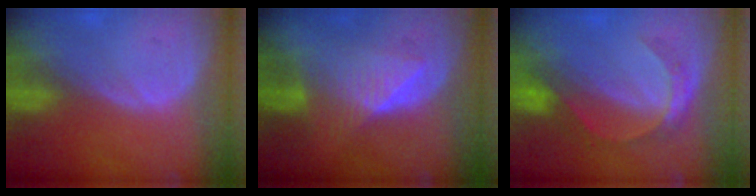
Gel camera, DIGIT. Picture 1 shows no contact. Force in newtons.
{"total": 6.5, "press": 6.5, "slide": 0.6}
{"total": 5.3, "press": 5.0, "slide": 1.6}